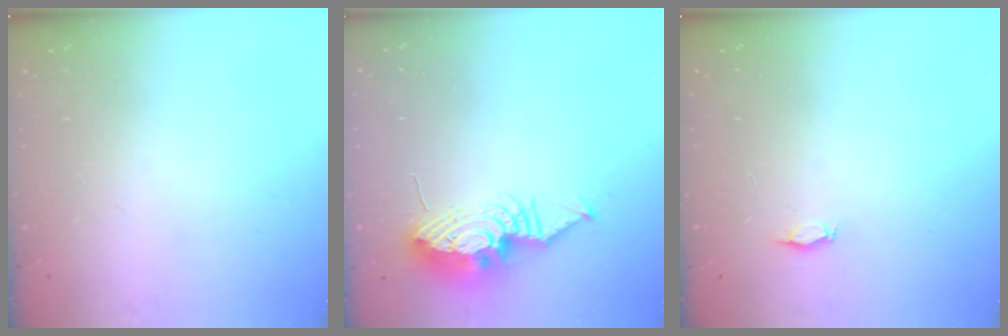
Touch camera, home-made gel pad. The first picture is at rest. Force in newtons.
{"total": 12.4, "press": 12.4, "slide": 1.0}
{"total": 2.9, "press": 2.9, "slide": 0.5}